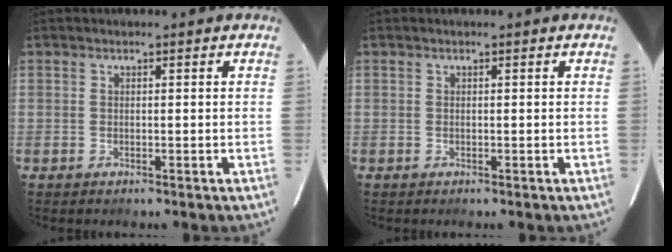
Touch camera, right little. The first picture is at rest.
{"total": 0.0}